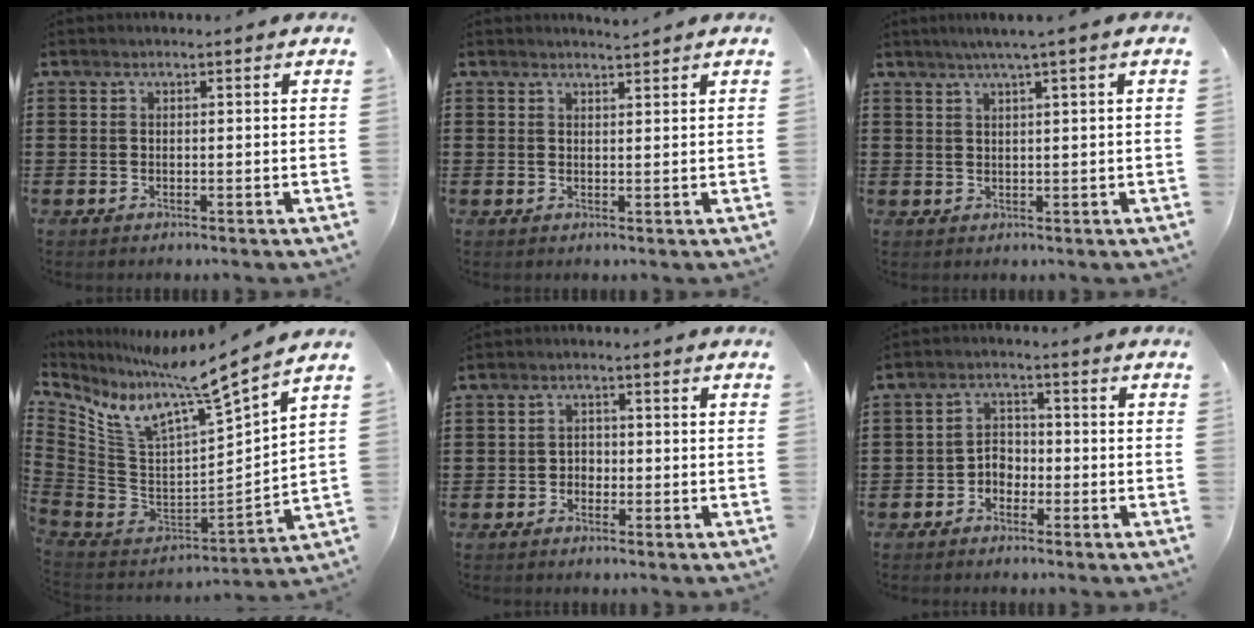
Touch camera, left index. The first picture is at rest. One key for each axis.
{"total": 1.6, "fx": 1.5, "fy": -0.2, "fz": 0.1, "tx": -0.006, "ty": 0.002, "tz": 0.030}
{"total": 2.2, "fx": 1.2, "fy": -0.5, "fz": 1.8, "tx": -0.034, "ty": -0.003, "tz": 0.020}
{"total": 8.1, "fx": 6.4, "fy": 0.2, "fz": 5.0, "tx": -0.125, "ty": -0.073, "tz": 0.095}
{"total": 1.5, "fx": -0.9, "fy": 1.2, "fz": 0.4, "tx": -0.013, "ty": 0.004, "tz": -0.021}
{"total": 2.9, "fx": -1.9, "fy": 2.0, "fz": 1.0, "tx": -0.027, "ty": 0.009, "tz": -0.044}